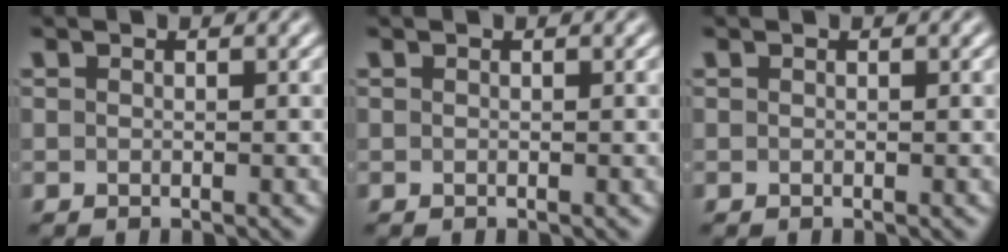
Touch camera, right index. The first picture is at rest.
{"total": 0.0}
{"total": 0.0}